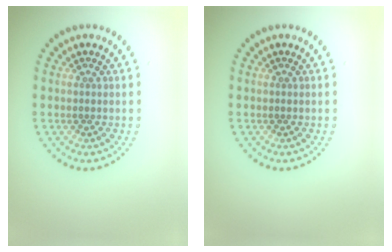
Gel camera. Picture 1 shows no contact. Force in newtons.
{"total": 0.0}